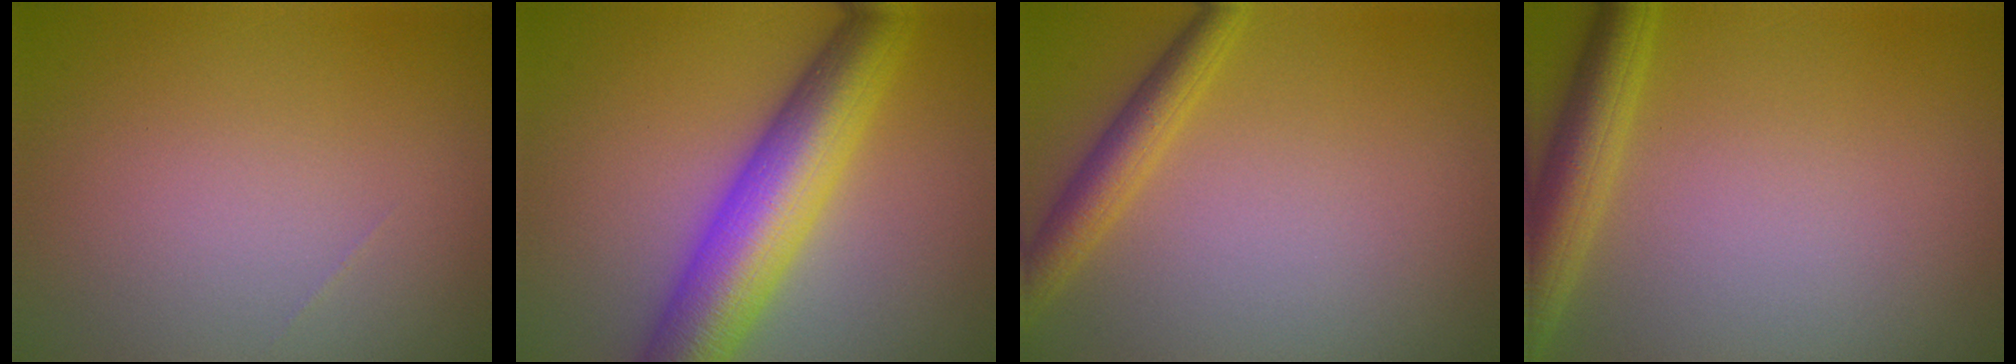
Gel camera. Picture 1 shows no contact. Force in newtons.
{"total": 9.2, "press": 9.2, "slide": 0.0}
{"total": 2.8, "press": 2.8, "slide": 0.1}
{"total": 4.2, "press": 4.2, "slide": 0.2}